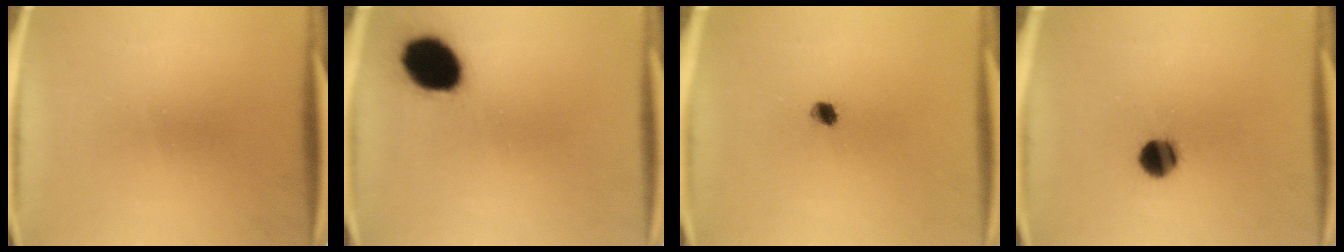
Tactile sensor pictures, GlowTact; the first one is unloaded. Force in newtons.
{"total": 13.9}
{"total": 2.1}
{"total": 6.4}